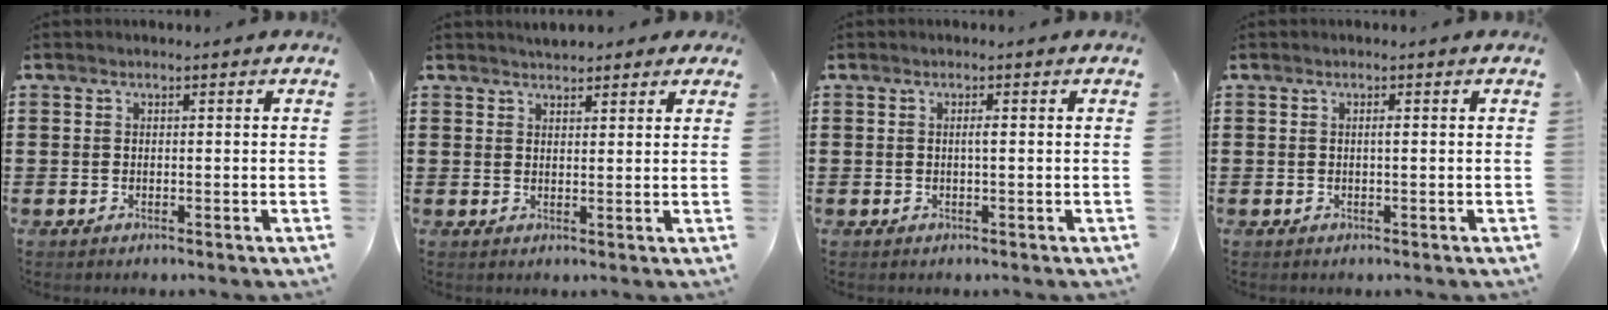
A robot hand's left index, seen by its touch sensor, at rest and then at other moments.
{"total": 2.3, "force": [2.2, 0.8, 0.3], "torque": [-0.011, 0.003, 0.040]}
{"total": 0.9, "force": [0.0, 0.0, 0.9], "torque": [-0.018, -0.002, -0.001]}
{"total": 0.6, "force": [0.0, 0.0, 0.6], "torque": [-0.011, -0.004, 0.000]}